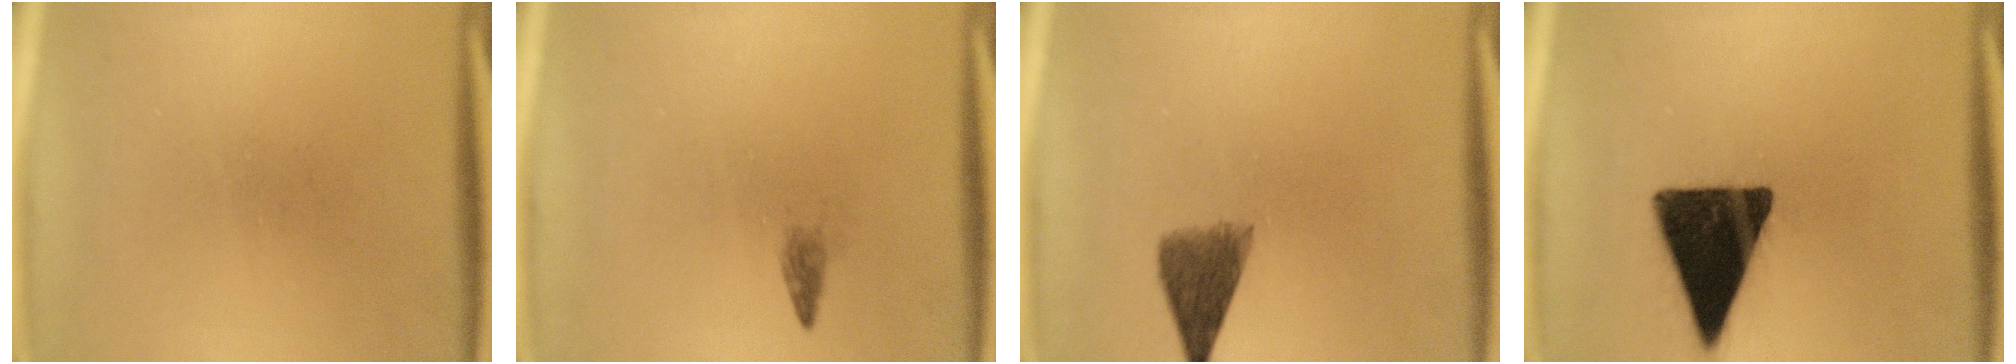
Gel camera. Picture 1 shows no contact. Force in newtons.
{"total": 1.0}
{"total": 5.1}
{"total": 16.3}